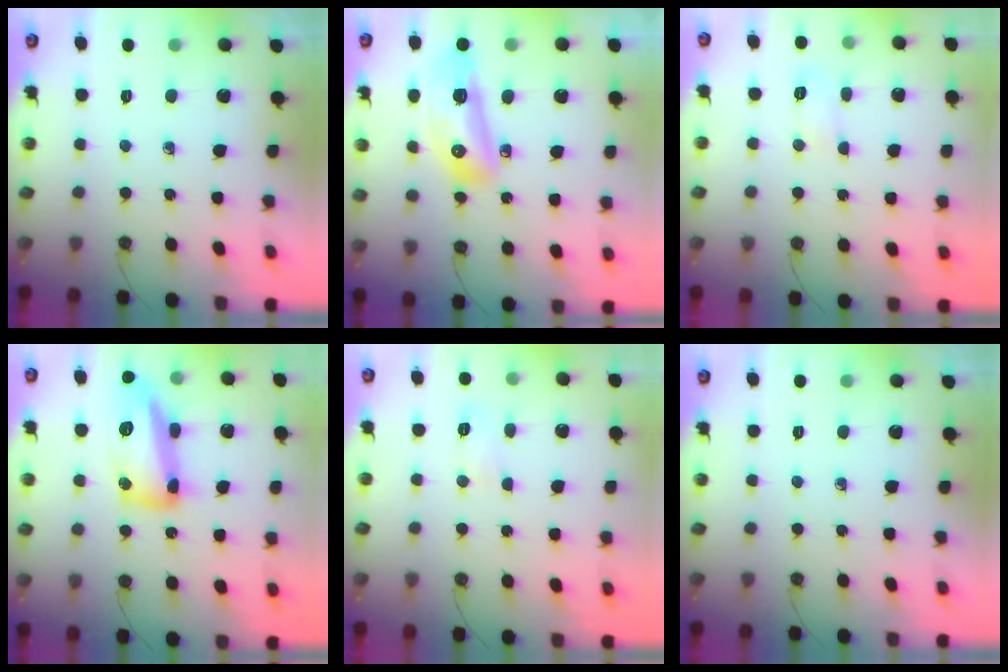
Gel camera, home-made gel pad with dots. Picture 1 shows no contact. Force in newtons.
{"total": 14.7, "press": 14.6, "slide": 2.0}
{"total": 3.8, "press": 3.8, "slide": 0.3}
{"total": 17.1, "press": 17.1, "slide": 0.9}
{"total": 5.2, "press": 5.2, "slide": 0.7}
{"total": 0.0}